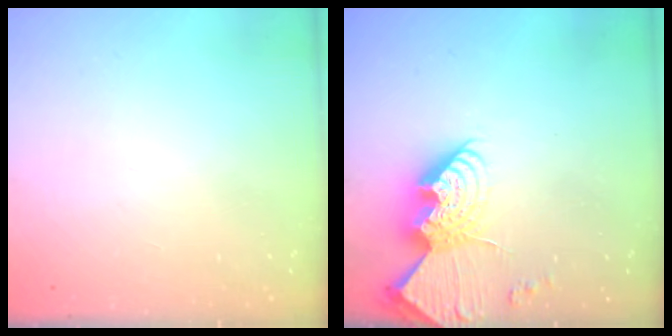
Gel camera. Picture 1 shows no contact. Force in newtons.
{"total": 14.9, "press": 14.9, "slide": 1.2}